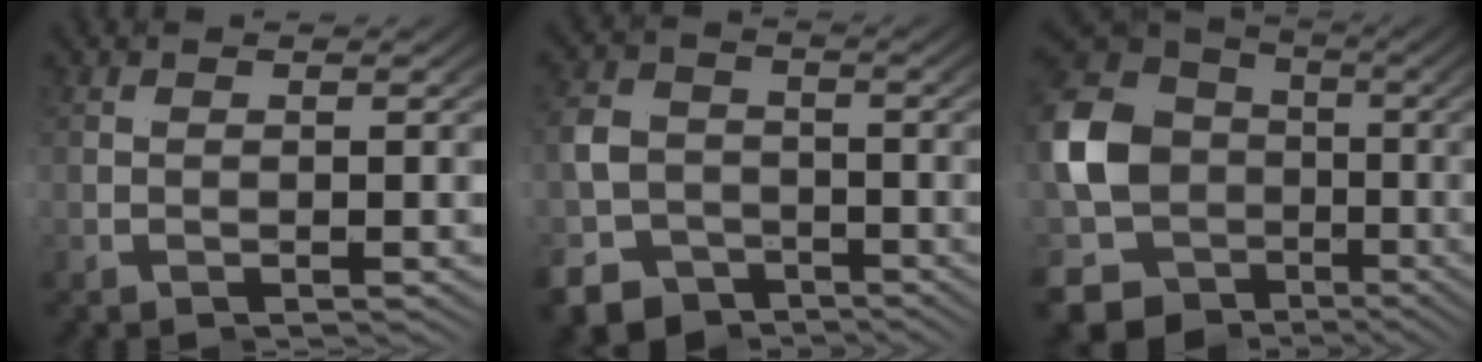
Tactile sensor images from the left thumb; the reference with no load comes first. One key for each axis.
{"total": 9.6, "fx": -2.7, "fy": 8.4, "fz": 4.0, "tx": -0.077, "ty": -0.024, "tz": -0.053}
{"total": 10.4, "fx": -1.3, "fy": 6.9, "fz": 7.6, "tx": -0.173, "ty": -0.029, "tz": -0.013}